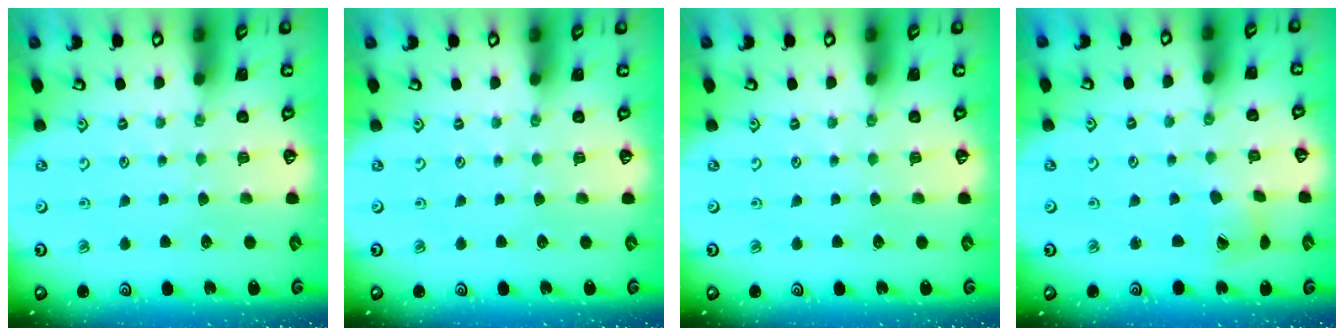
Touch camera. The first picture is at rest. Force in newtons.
{"total": 0.0}
{"total": 0.0}
{"total": 4.5, "press": 4.4, "slide": 0.5}